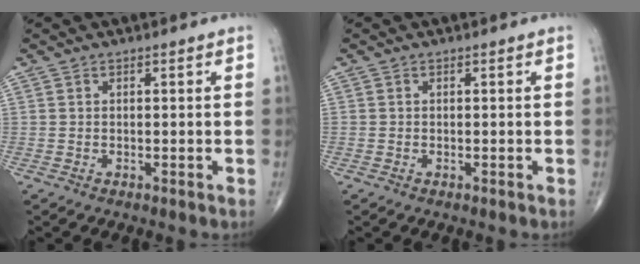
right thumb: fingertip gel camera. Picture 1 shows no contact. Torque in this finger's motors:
{"motor_torque": [0.11, -0.14, 0.16, 0.10, 0.00]}